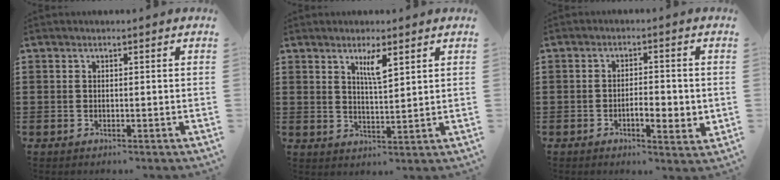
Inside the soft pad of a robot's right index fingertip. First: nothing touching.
{"total": 3.9, "force": [2.2, 0.8, 3.1], "torque": [-0.059, 0.002, 0.036]}
{"total": 4.3, "force": [-1.1, 1.7, 3.8], "torque": [-0.060, 0.002, -0.022]}